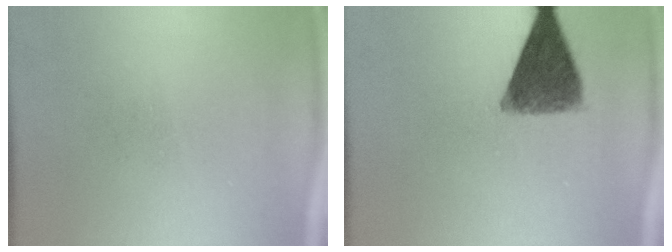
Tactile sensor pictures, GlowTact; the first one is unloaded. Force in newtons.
{"total": 9.3}